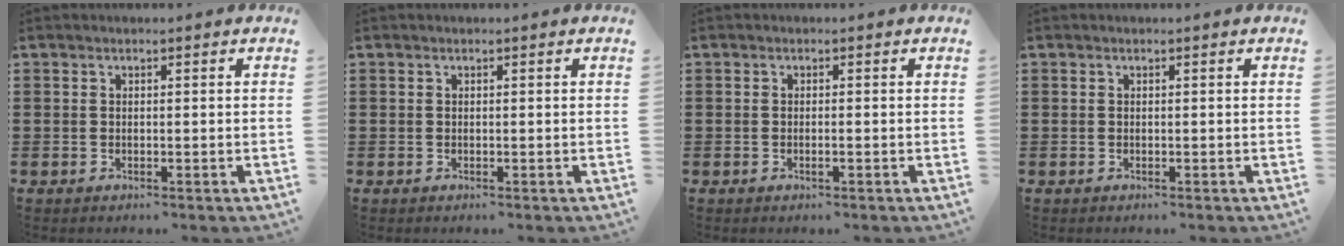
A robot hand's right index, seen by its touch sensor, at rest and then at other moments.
{"total": 0.0}
{"total": 0.7, "force": [-0.3, -0.1, 0.7], "torque": [-0.012, -0.004, -0.006]}
{"total": 0.0}